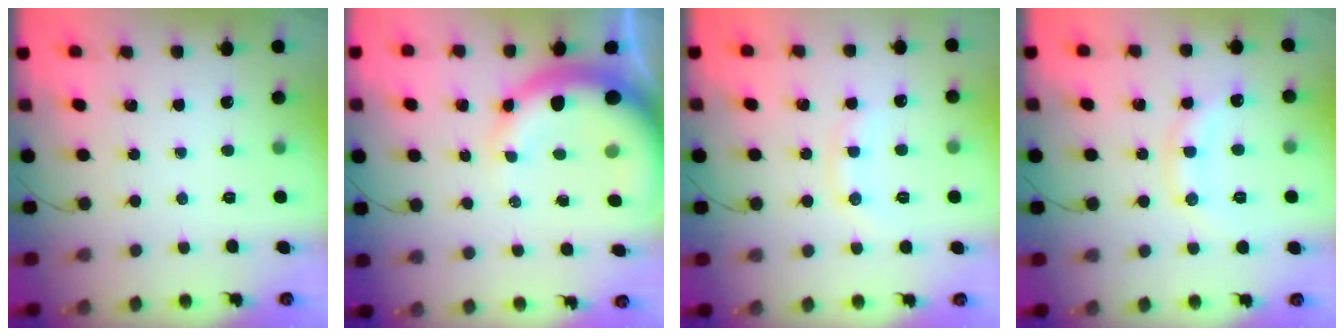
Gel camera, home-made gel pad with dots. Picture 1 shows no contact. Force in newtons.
{"total": 14.1, "press": 13.8, "slide": 3.1}
{"total": 7.4, "press": 7.3, "slide": 1.1}
{"total": 9.2, "press": 9.2, "slide": 0.3}